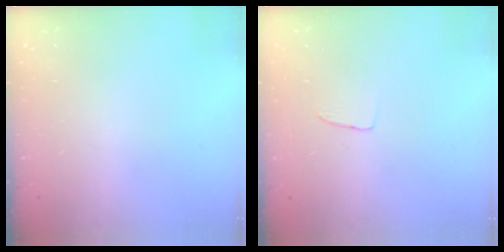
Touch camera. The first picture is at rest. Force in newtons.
{"total": 3.2, "press": 3.2, "slide": 0.2}